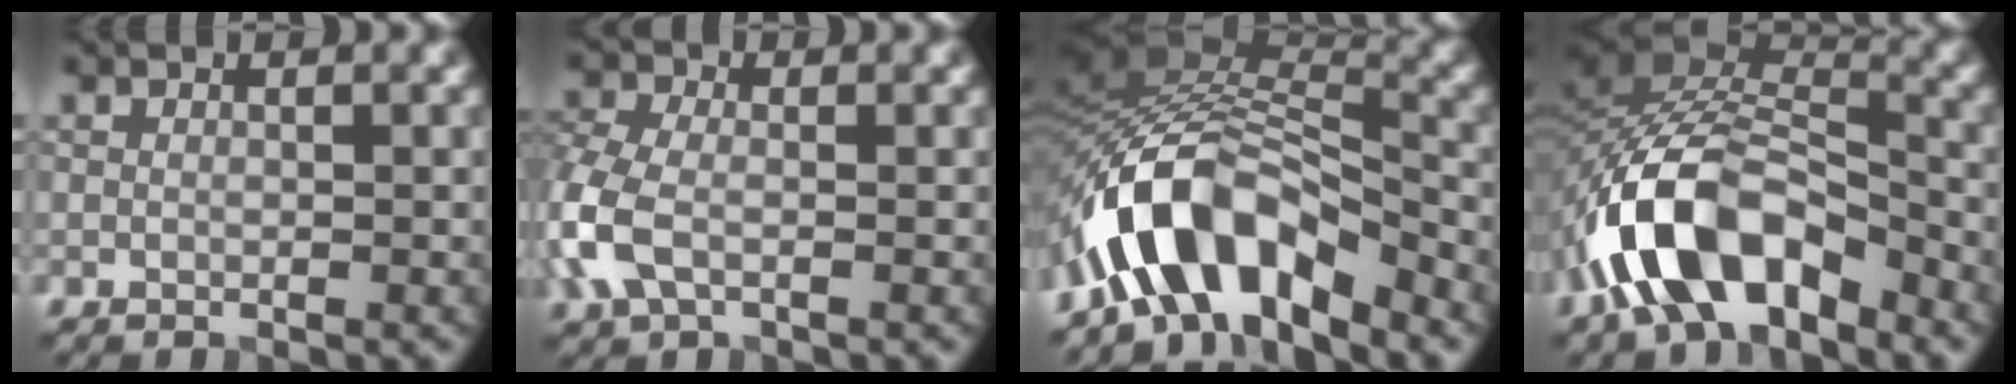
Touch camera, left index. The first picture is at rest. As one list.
[{"total": 4.6, "force": [-1.2, 2.8, 3.4], "torque": [-0.095, 0.003, -0.036]}, {"total": 10.4, "force": [-6.3, 4.3, 7.1], "torque": [-0.114, 0.014, -0.121]}, {"total": 10.4, "force": [-5.7, 5.1, 7.1], "torque": [-0.128, 0.011, -0.113]}]